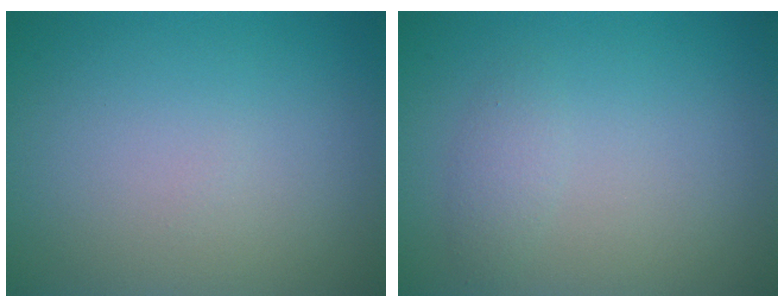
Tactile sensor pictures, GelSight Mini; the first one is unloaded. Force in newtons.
{"total": 1.2, "press": 1.2, "slide": 0.0}